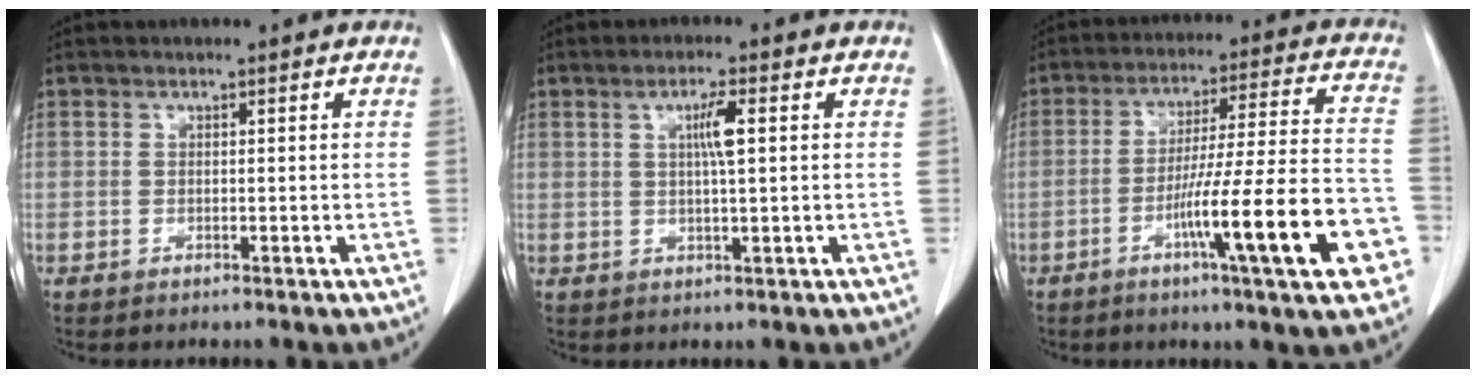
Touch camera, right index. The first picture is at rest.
{"total": 3.7, "force": [0.8, 0.2, 3.6], "torque": [-0.062, 0.001, 0.013]}
{"total": 17.8, "force": [-7.1, 0.3, 16.4], "torque": [-0.227, 0.002, -0.104]}